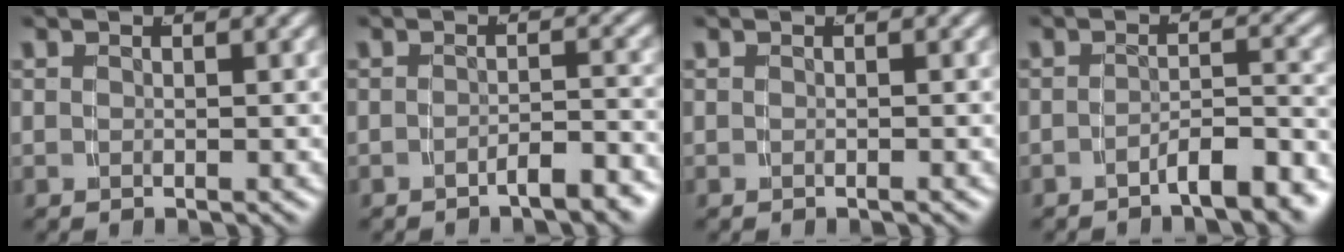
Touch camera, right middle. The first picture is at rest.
{"total": 2.8, "force": [-2.5, -0.1, 1.2], "torque": [-0.009, 0.005, -0.044]}
{"total": 0.0}
{"total": 4.3, "force": [-3.6, 0.3, 2.3], "torque": [-0.021, -0.001, -0.057]}